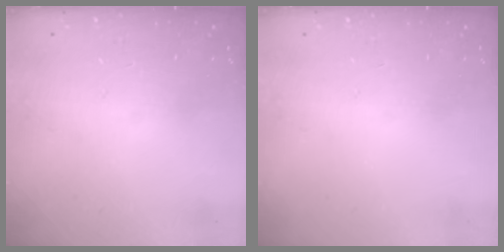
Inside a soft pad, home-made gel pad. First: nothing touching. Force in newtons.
{"total": 0.0}